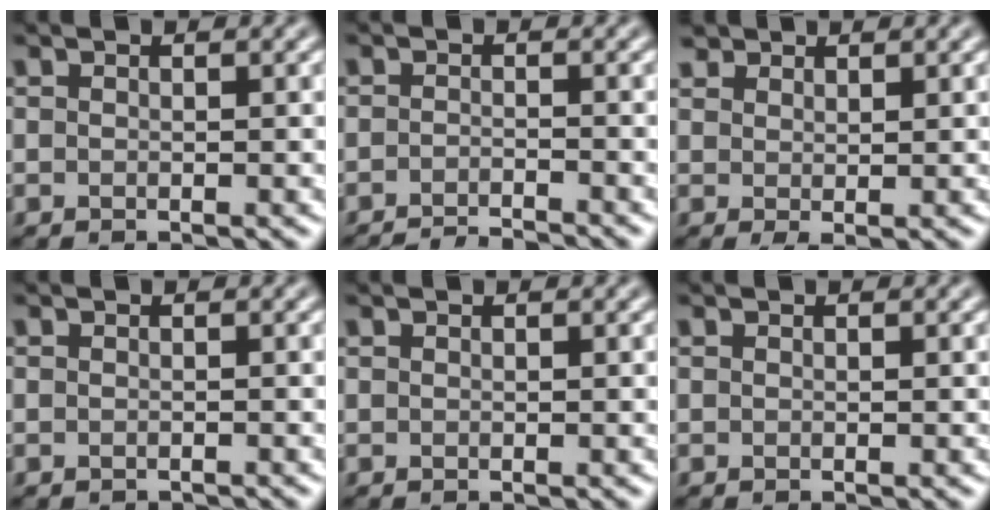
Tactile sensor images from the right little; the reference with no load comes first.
{"total": 4.1, "force": [-3.8, 0.5, 1.3], "torque": [-0.020, -0.009, -0.063]}
{"total": 1.6, "force": [1.0, 1.0, 0.8], "torque": [-0.015, -0.001, 0.021]}
{"total": 0.8, "force": [-0.8, 0.2, 0.0], "torque": [0.002, -0.006, -0.013]}
{"total": 0.0}
{"total": 0.0}